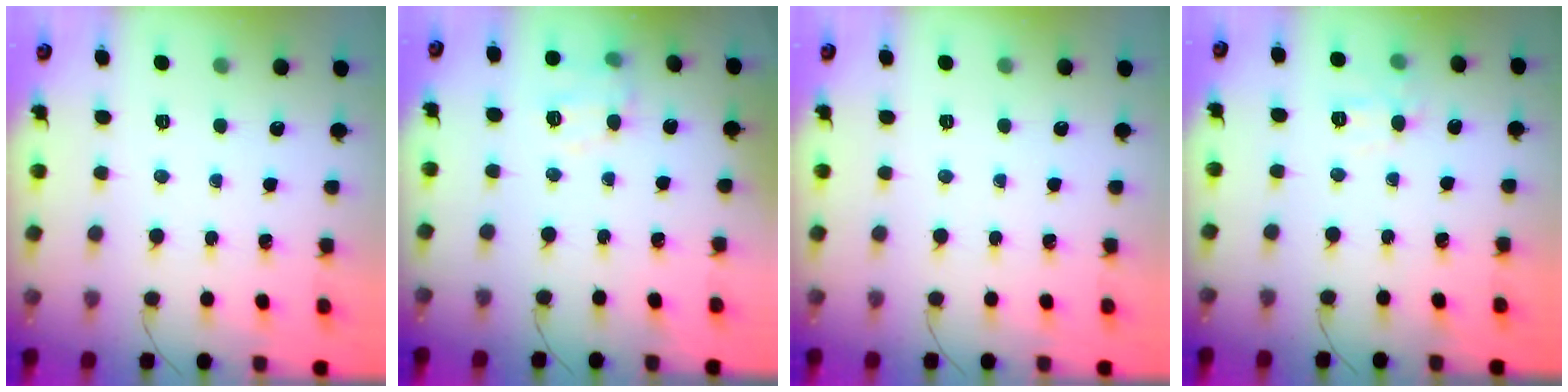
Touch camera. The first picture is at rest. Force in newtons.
{"total": 7.3, "press": 7.3, "slide": 1.0}
{"total": 0.0}
{"total": 7.6, "press": 7.4, "slide": 1.4}